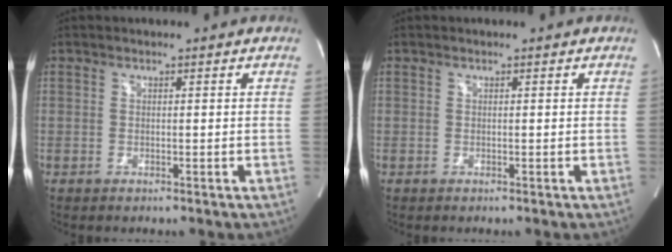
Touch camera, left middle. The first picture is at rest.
{"total": 0.0}